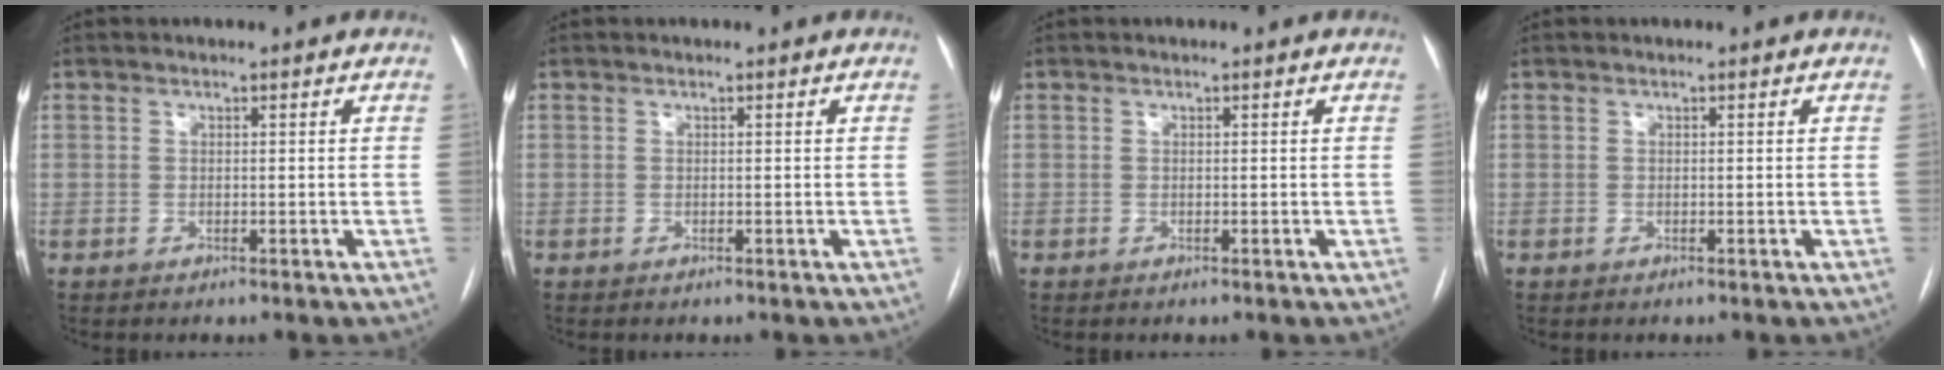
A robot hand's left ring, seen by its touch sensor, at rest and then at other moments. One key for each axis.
{"total": 0.0}
{"total": 0.0}
{"total": 0.0}